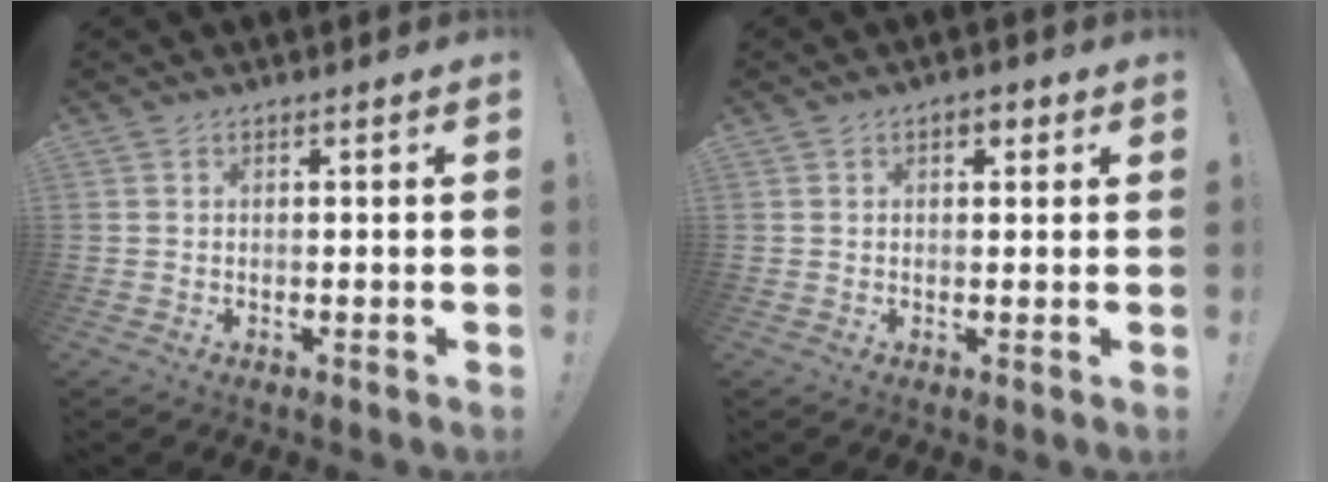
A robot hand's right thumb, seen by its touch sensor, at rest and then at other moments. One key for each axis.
{"total": 2.7, "fx": 0.8, "fy": 1.8, "fz": 1.8, "tx": -0.017, "ty": 0.002, "tz": 0.010}